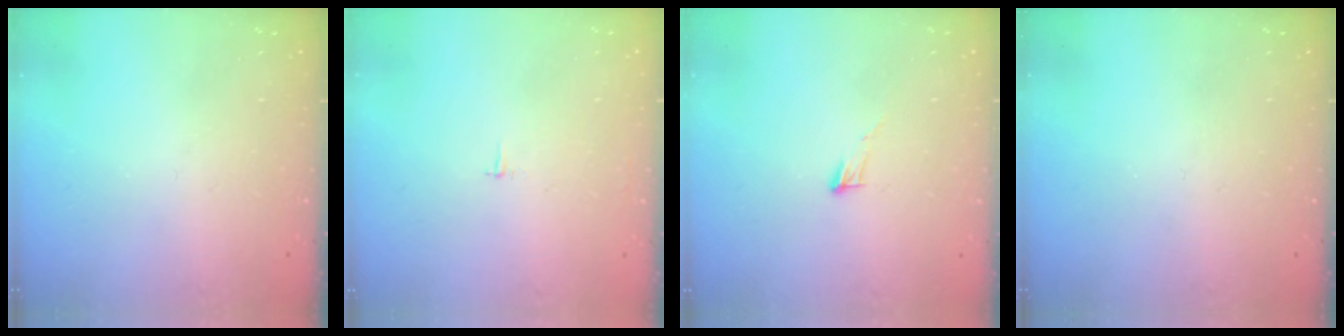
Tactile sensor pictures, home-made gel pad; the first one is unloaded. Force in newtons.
{"total": 1.8, "press": 1.8, "slide": 0.1}
{"total": 3.7, "press": 3.7, "slide": 0.3}
{"total": 0.0}